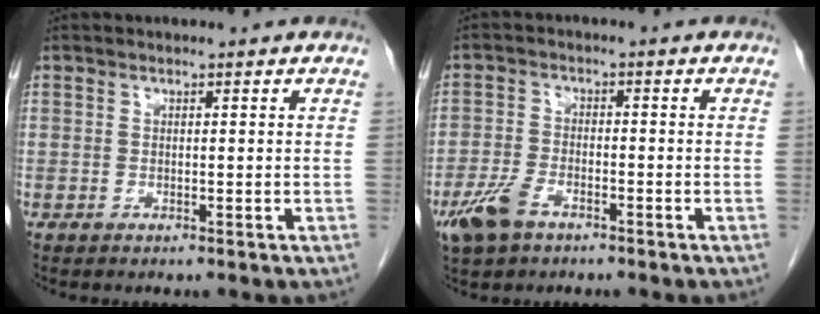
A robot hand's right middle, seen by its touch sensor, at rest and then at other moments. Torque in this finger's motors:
{"motor_torque": [1.27, -0.87, 0.40, 0.10]}